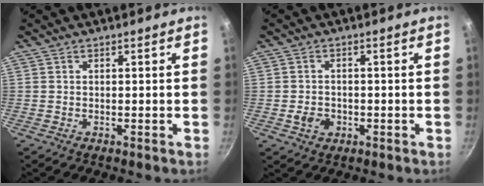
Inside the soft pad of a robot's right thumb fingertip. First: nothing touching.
{"total": 3.6, "force": [-1.0, 2.9, 1.9], "torque": [-0.026, 0.008, -0.016]}